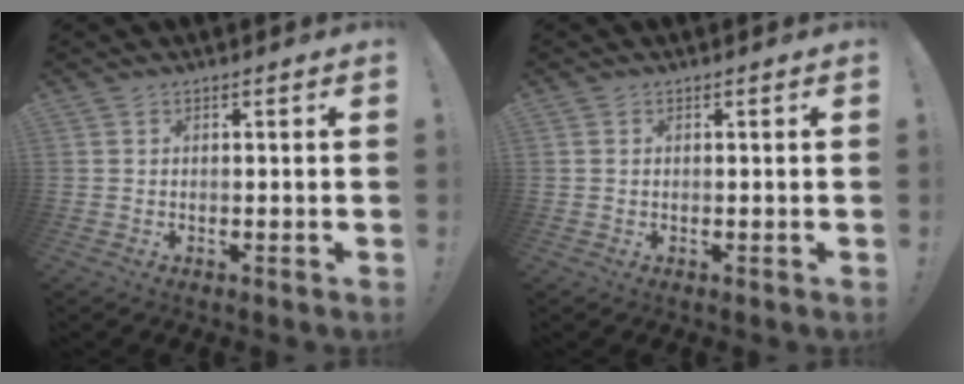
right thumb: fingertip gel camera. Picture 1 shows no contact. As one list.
[{"total": 0.5, "force": [0.1, 0.5, 0.1], "torque": [-0.003, 0.004, 0.002]}]